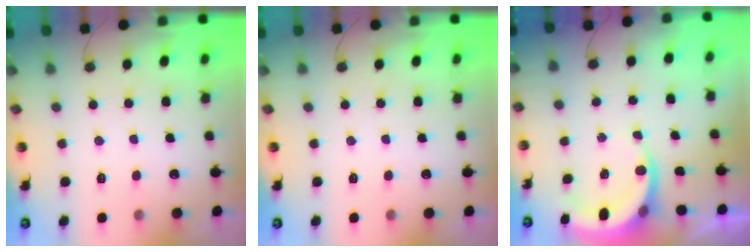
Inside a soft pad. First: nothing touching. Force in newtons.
{"total": 0.0}
{"total": 4.7, "press": 4.7, "slide": 0.2}